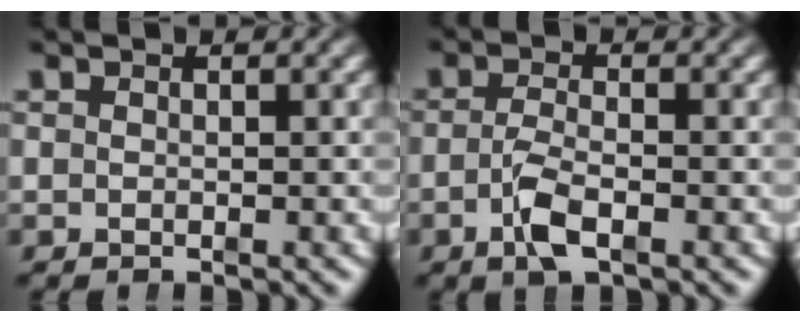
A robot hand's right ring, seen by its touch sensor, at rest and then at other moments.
{"total": 3.0, "force": [-1.7, 0.7, 2.4], "torque": [-0.046, -0.010, -0.027]}